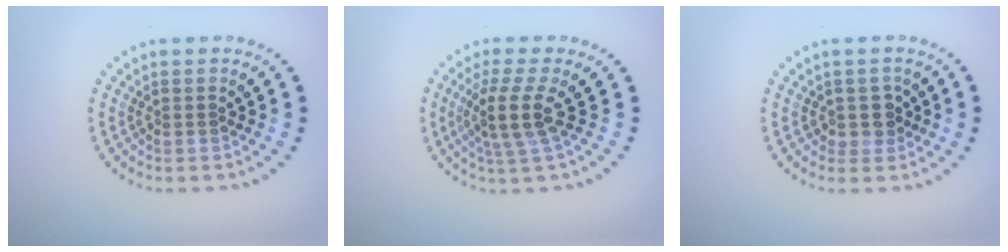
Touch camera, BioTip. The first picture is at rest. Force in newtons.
{"total": 3.6, "press": 2.7, "slide": 2.3}
{"total": 1.9, "press": 1.6, "slide": 1.1}